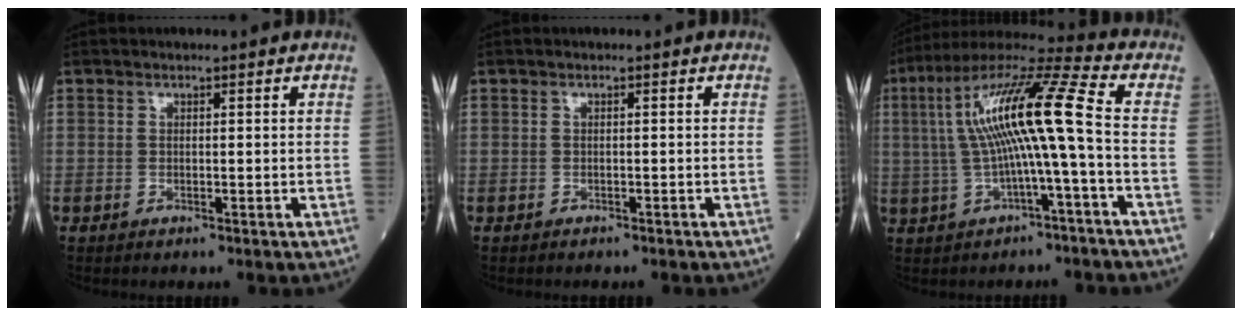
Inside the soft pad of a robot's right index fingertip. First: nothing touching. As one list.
[{"total": 1.4, "force": [-1.2, 0.5, 0.6], "torque": [-0.014, -0.001, -0.013]}, {"total": 14.2, "force": [0.2, 0.2, 14.2], "torque": [-0.265, 0.038, -0.001]}]